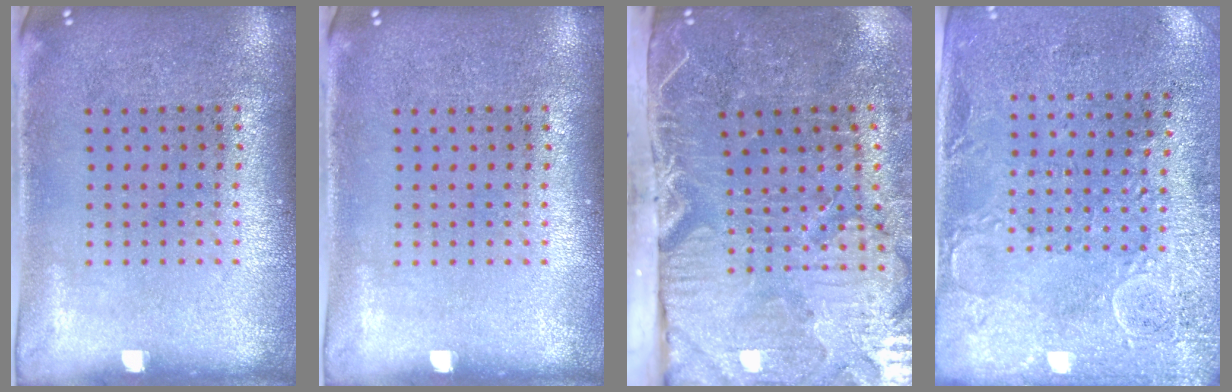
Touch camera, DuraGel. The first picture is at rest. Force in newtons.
{"total": 0.0}
{"total": 5.4, "press": 4.4, "slide": 3.0}
{"total": 2.9, "press": 2.4, "slide": 1.6}